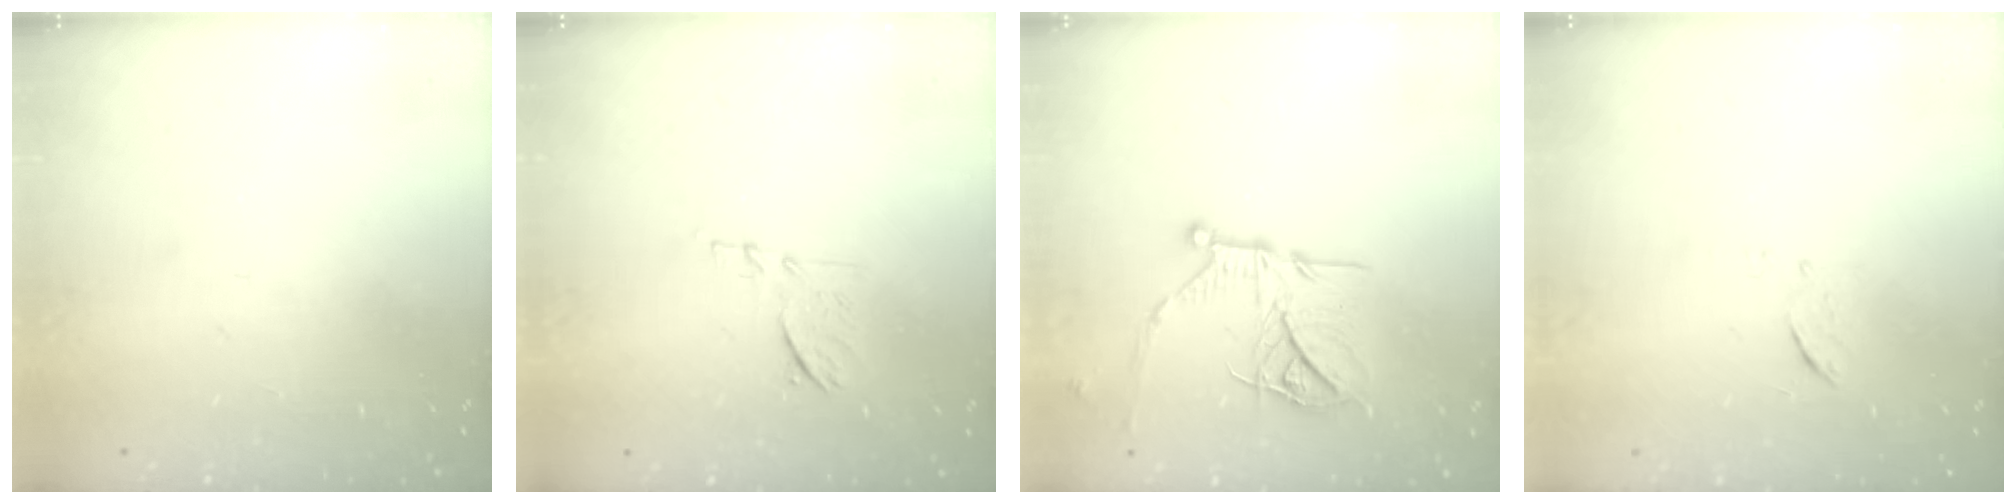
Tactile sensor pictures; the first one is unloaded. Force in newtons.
{"total": 6.9, "press": 6.8, "slide": 1.0}
{"total": 17.1, "press": 17.0, "slide": 1.5}
{"total": 6.0, "press": 6.0, "slide": 0.4}